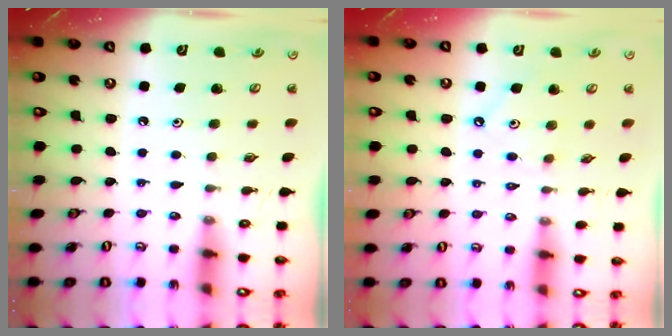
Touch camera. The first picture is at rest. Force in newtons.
{"total": 1.9, "press": 1.9, "slide": 0.4}